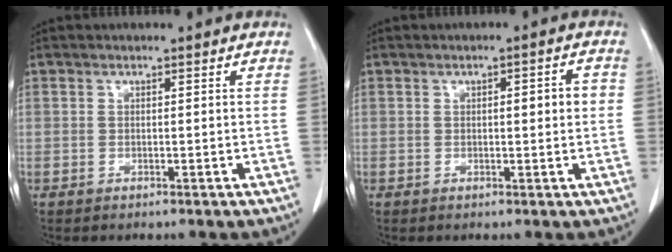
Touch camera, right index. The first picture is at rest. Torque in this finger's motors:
{"motor_torque": [0.17, -0.02, 0.04, 0.02]}